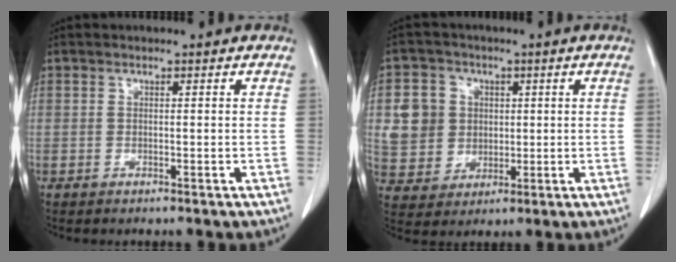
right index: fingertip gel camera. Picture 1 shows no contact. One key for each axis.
{"total": 8.4, "fx": 1.4, "fy": 7.9, "fz": 2.4, "tx": -0.064, "ty": 0.021, "tz": 0.035}